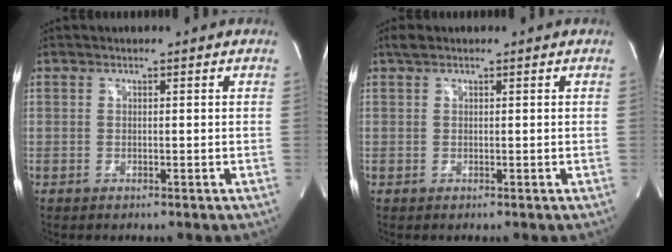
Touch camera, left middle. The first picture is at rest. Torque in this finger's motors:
{"motor_torque": [0.04, 0.08, -0.34, -0.03]}